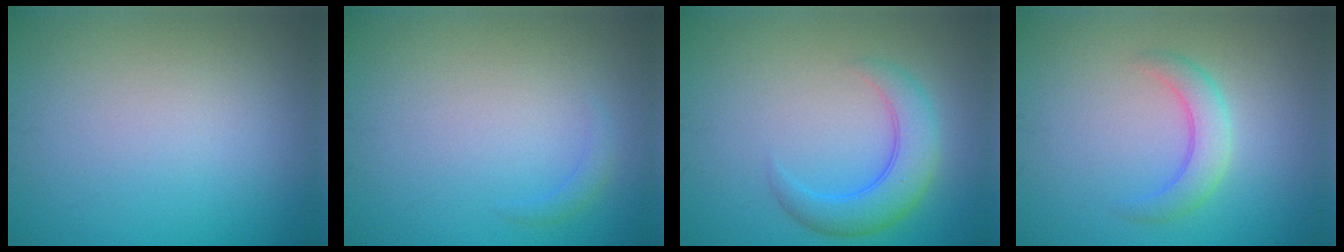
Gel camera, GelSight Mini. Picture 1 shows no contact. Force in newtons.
{"total": 0.9, "press": 0.9, "slide": 0.0}
{"total": 4.4, "press": 4.4, "slide": 0.1}
{"total": 2.7, "press": 2.7, "slide": 0.2}